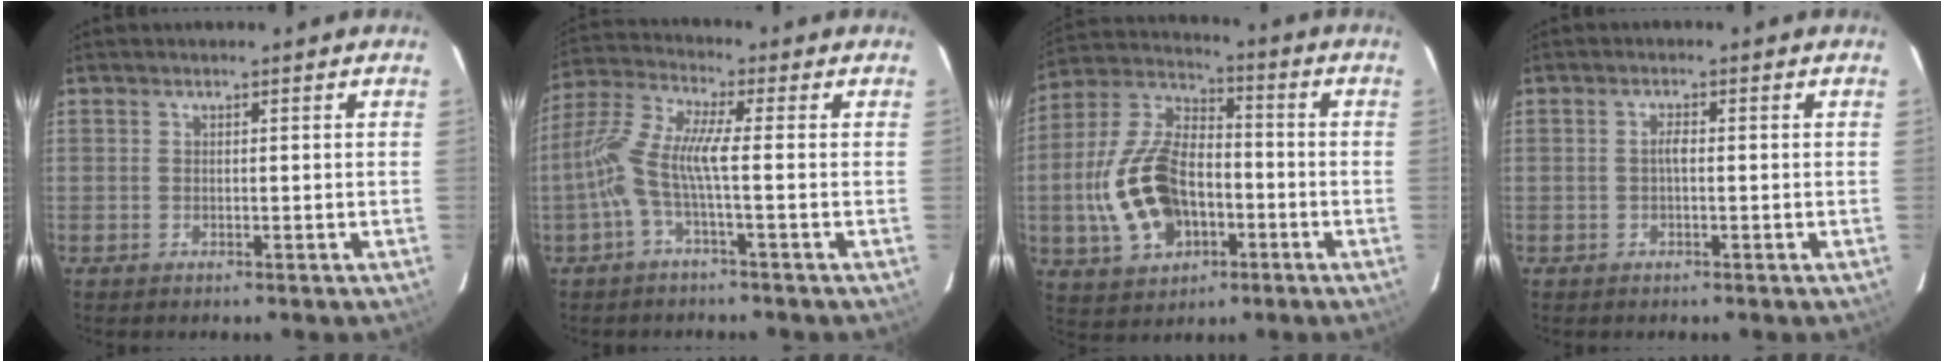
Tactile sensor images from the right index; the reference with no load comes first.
{"total": 8.0, "force": [-2.2, 0.5, 7.7], "torque": [-0.172, 0.008, -0.044]}
{"total": 17.3, "force": [-4.2, 10.6, 13.0], "torque": [-0.288, 0.010, -0.066]}
{"total": 1.4, "force": [-0.2, 0.4, 1.3], "torque": [-0.025, 0.005, -0.006]}